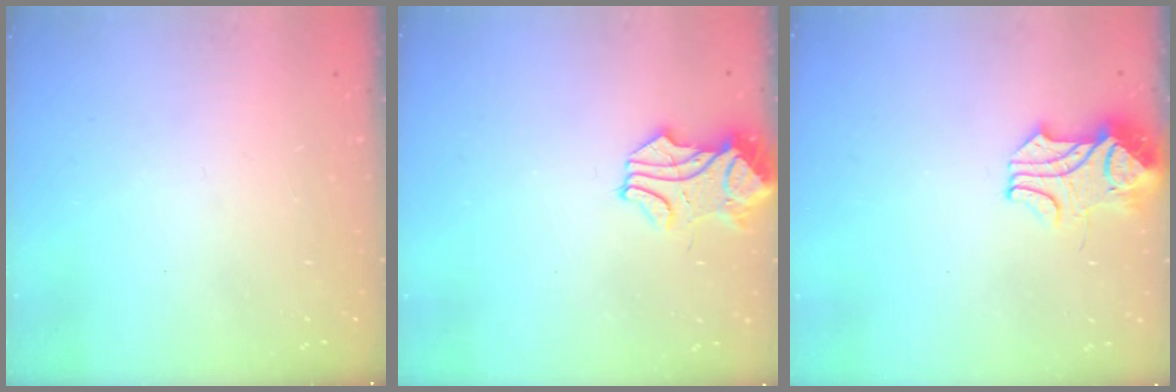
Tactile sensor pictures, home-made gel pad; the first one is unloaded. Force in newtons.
{"total": 1.7, "press": 1.5, "slide": 0.8}
{"total": 2.4, "press": 2.2, "slide": 1.0}